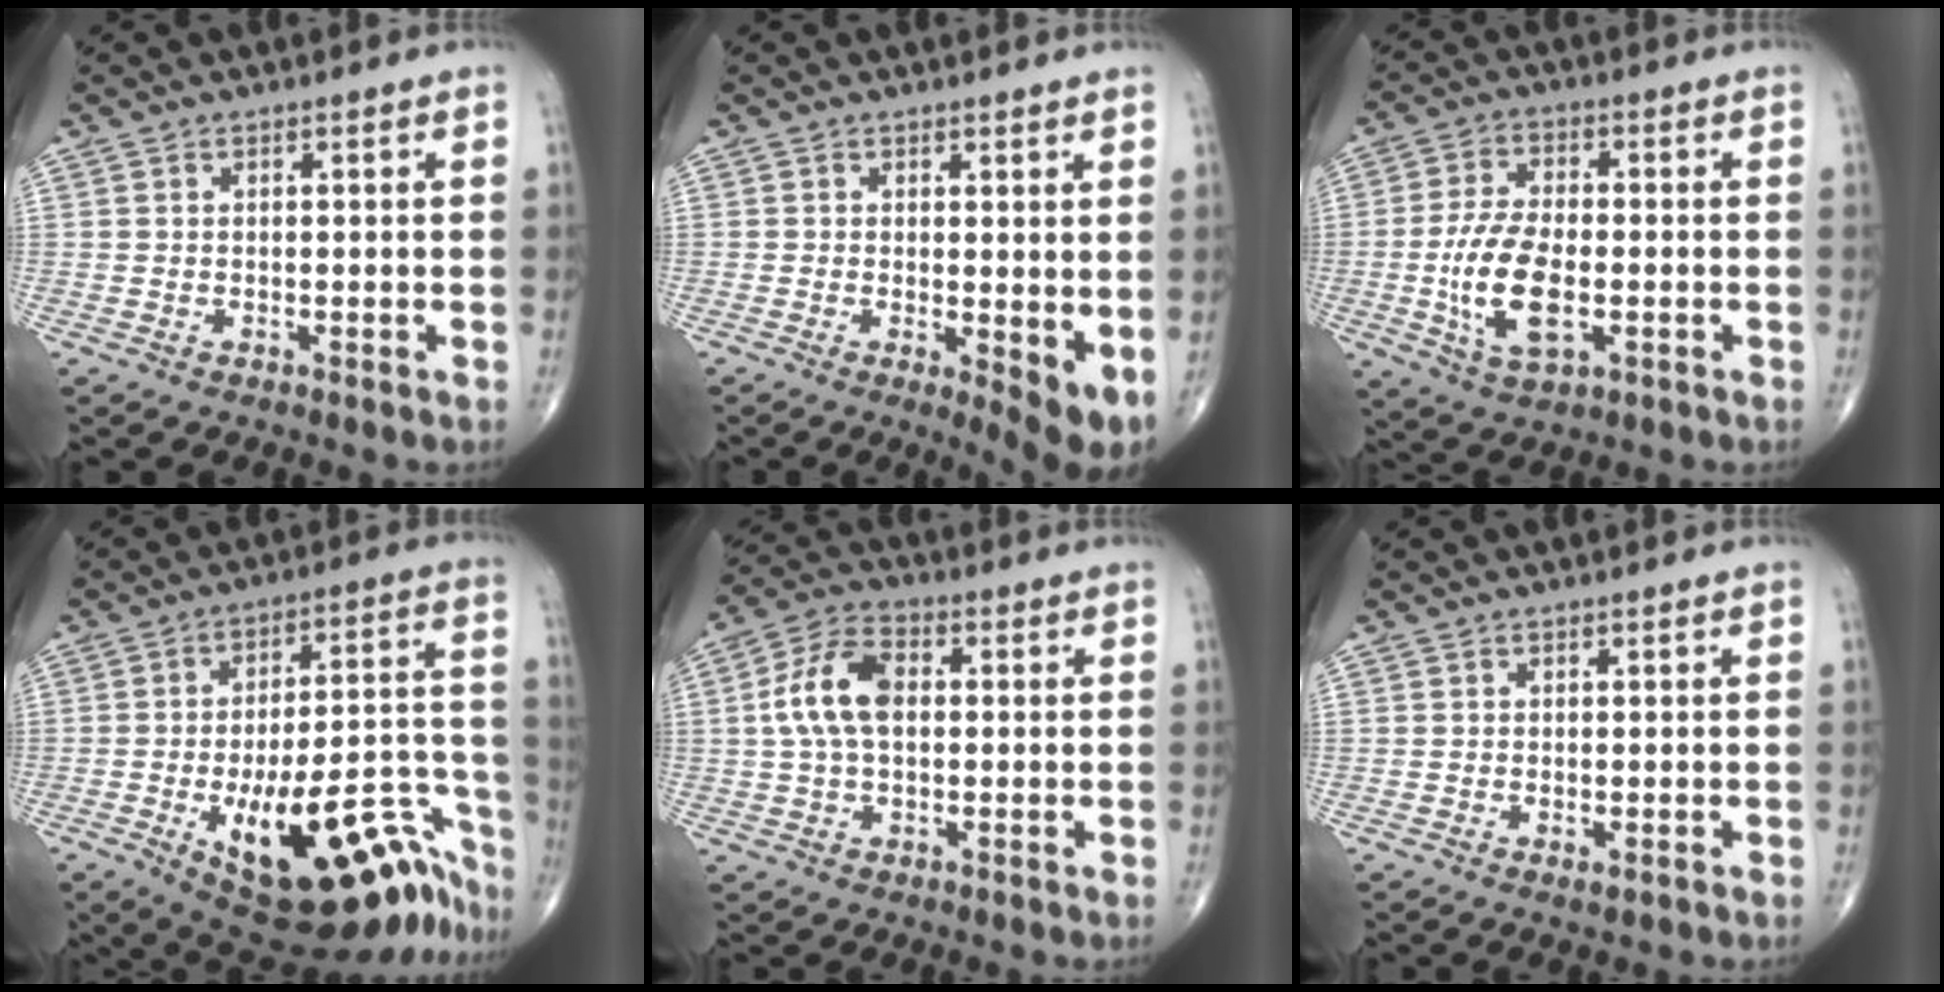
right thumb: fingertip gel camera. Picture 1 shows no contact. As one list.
[{"total": 5.8, "force": [0.1, 1.8, 5.5], "torque": [-0.073, -0.016, 0.004]}, {"total": 12.1, "force": [-2.3, 5.8, 10.3], "torque": [-0.198, 0.002, -0.040]}, {"total": 27.0, "force": [-14.0, 10.7, 20.5], "torque": [-0.183, 0.103, -0.189]}, {"total": 10.0, "force": [0.9, 5.9, 8.0], "torque": [-0.157, 0.021, 0.014]}, {"total": 0.6, "force": [-0.1, 0.2, 0.6], "torque": [-0.009, -0.003, -0.003]}]